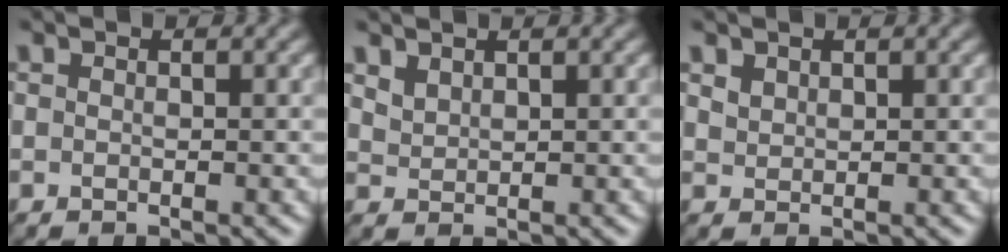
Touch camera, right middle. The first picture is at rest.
{"total": 1.4, "force": [1.2, 0.7, 0.5], "torque": [-0.015, -0.001, 0.027]}
{"total": 1.1, "force": [0.8, 0.6, 0.2], "torque": [-0.007, 0.000, 0.020]}